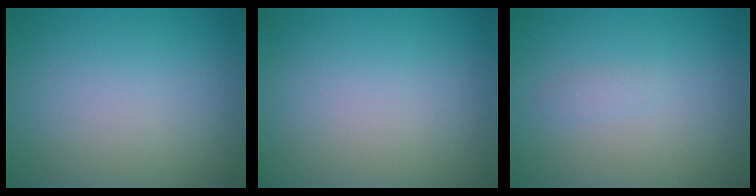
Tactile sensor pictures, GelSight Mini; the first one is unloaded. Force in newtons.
{"total": 0.0}
{"total": 0.6, "press": 0.6, "slide": 0.0}